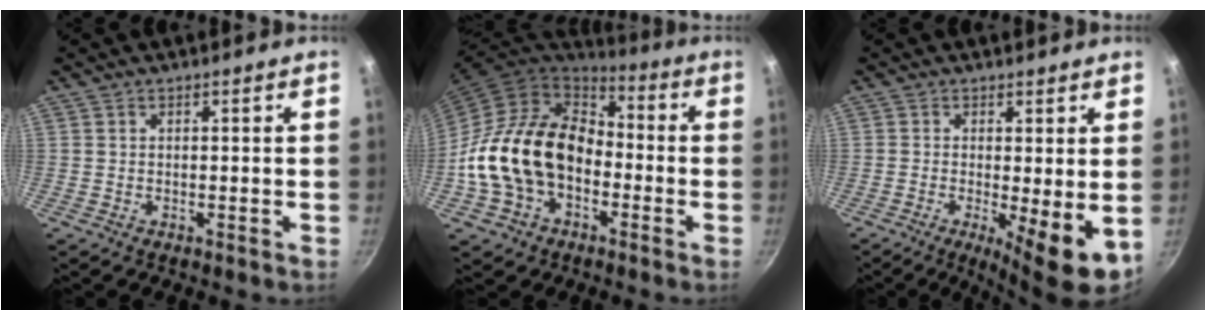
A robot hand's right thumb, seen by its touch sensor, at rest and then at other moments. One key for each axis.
{"total": 19.5, "fx": -3.8, "fy": 14.0, "fz": 13.0, "tx": -0.207, "ty": 0.052, "tz": -0.074}
{"total": 8.1, "fx": -1.2, "fy": 1.9, "fz": 7.8, "tx": -0.112, "ty": -0.011, "tz": -0.011}